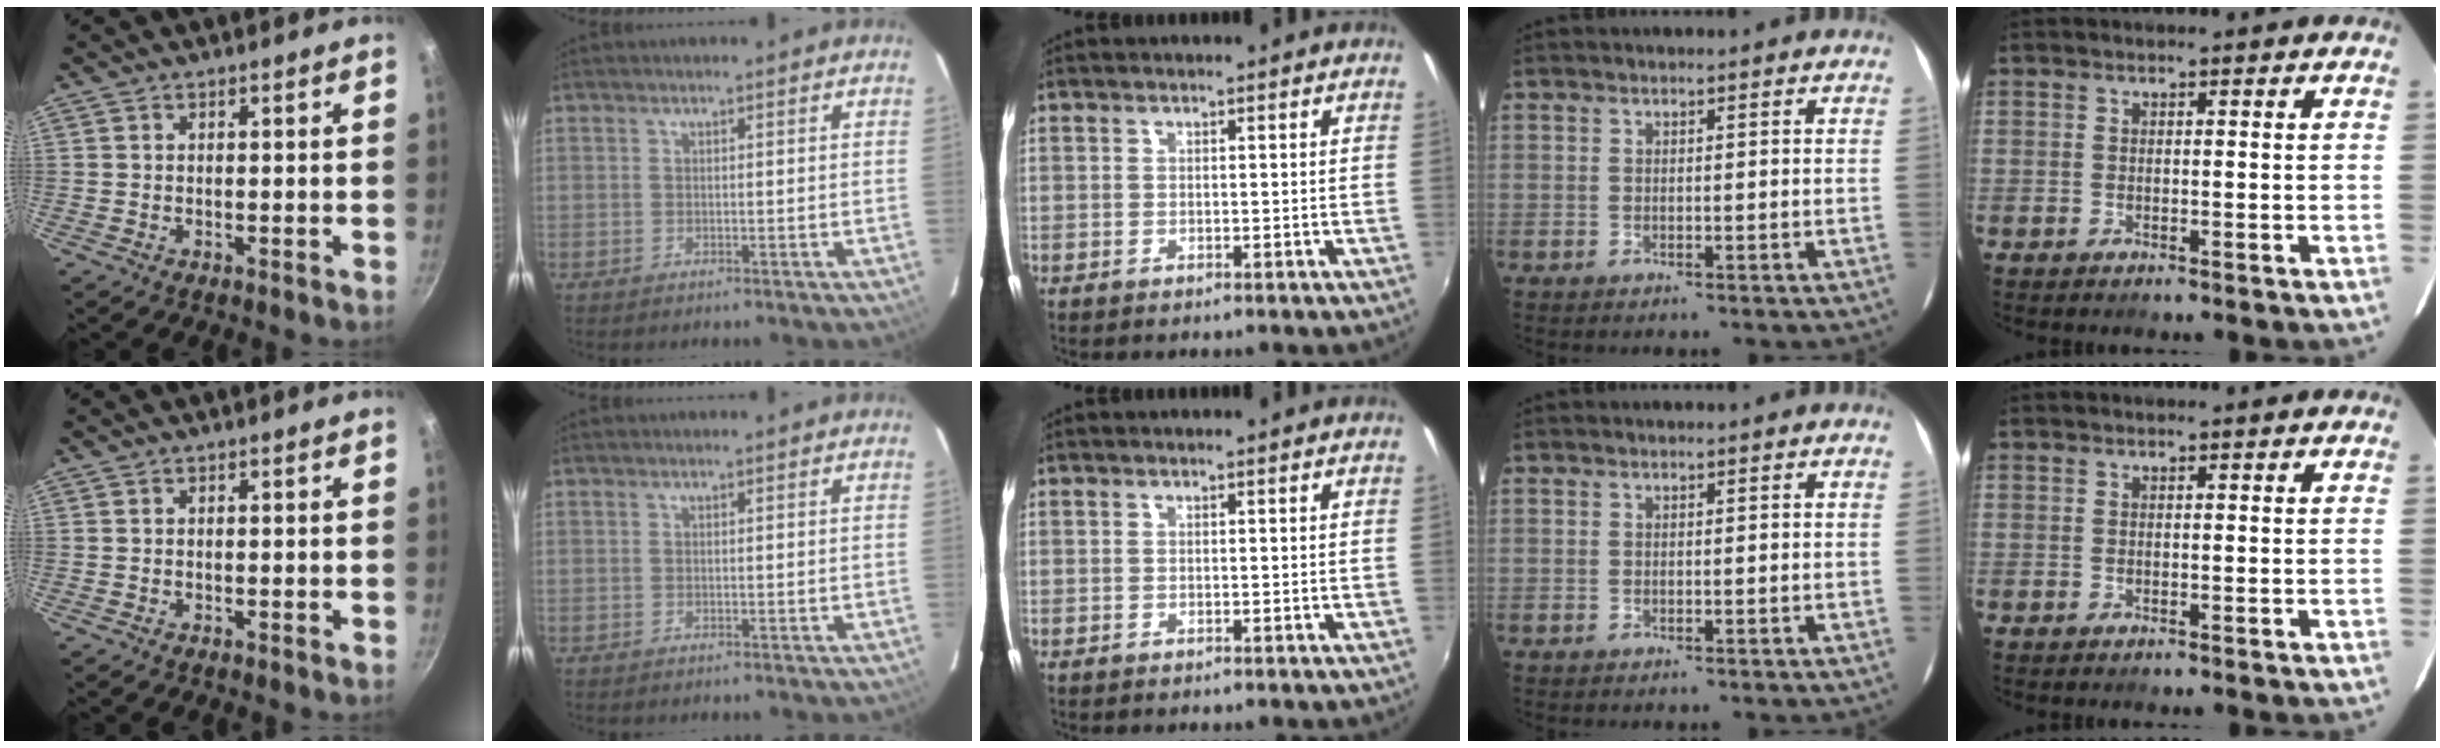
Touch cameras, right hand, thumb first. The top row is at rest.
{}